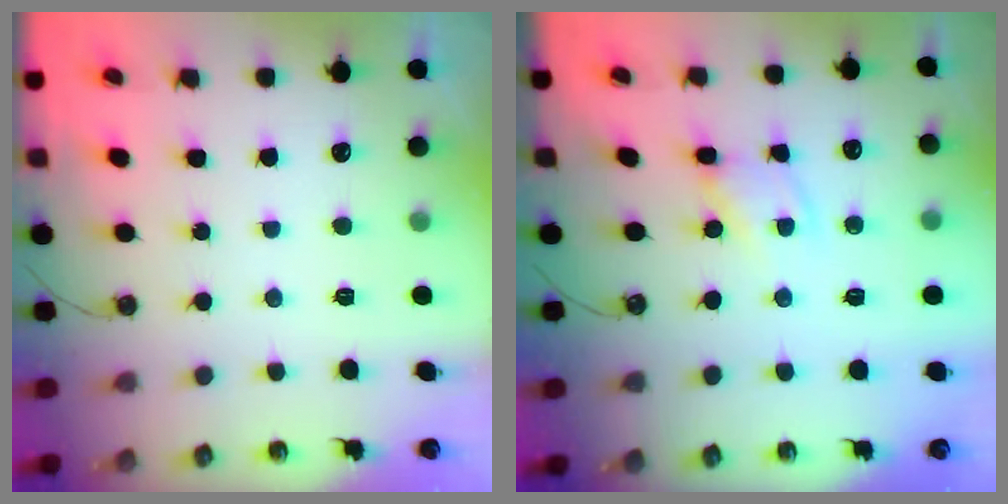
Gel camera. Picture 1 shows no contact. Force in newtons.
{"total": 2.6, "press": 2.6, "slide": 0.4}